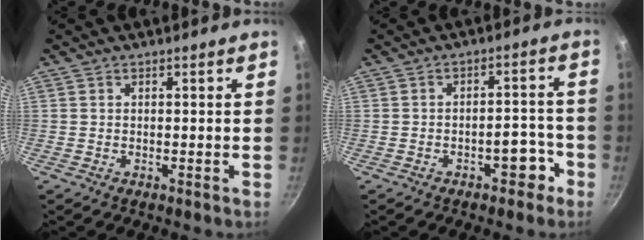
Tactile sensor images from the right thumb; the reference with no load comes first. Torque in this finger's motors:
{"motor_torque": [2.51, 2.39, 0.99, -0.50, 0.00]}